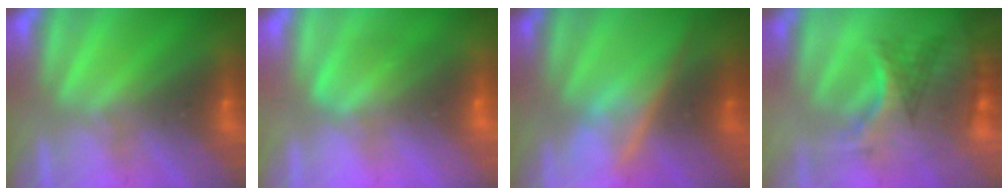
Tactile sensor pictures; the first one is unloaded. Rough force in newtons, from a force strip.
{"total": 2.7}
{"total": 2.8}
{"total": 2.9}